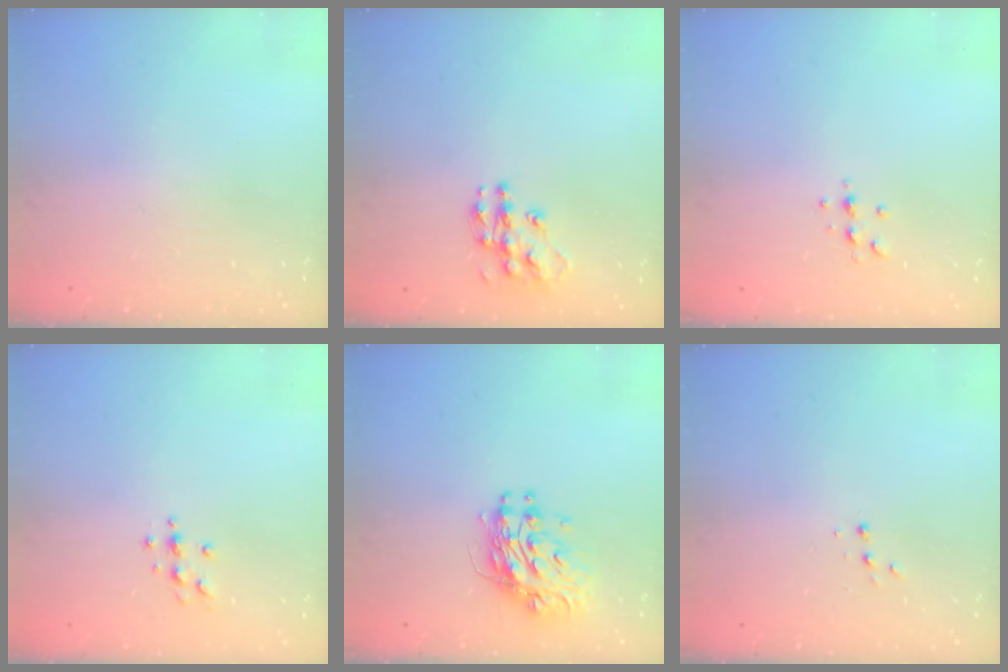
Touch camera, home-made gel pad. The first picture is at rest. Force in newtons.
{"total": 11.3, "press": 11.3, "slide": 0.7}
{"total": 3.5, "press": 3.4, "slide": 0.3}
{"total": 3.7, "press": 3.6, "slide": 0.5}
{"total": 10.7, "press": 10.7, "slide": 0.9}
{"total": 4.1, "press": 4.0, "slide": 0.8}